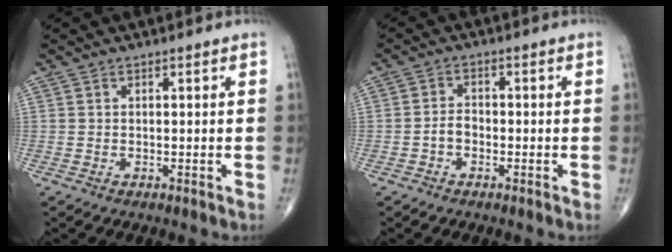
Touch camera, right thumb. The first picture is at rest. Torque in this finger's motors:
{"motor_torque": [-0.24, -0.40, 0.29, -0.10, -0.01]}